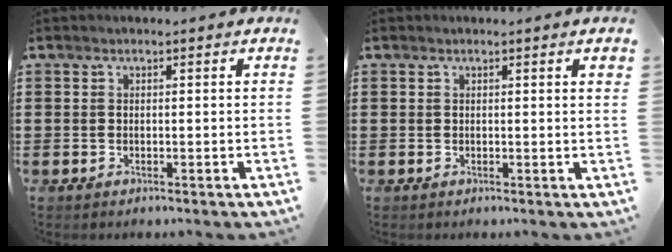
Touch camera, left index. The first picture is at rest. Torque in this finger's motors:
{"motor_torque": [-0.06, 0.05, 0.08, 0.01]}